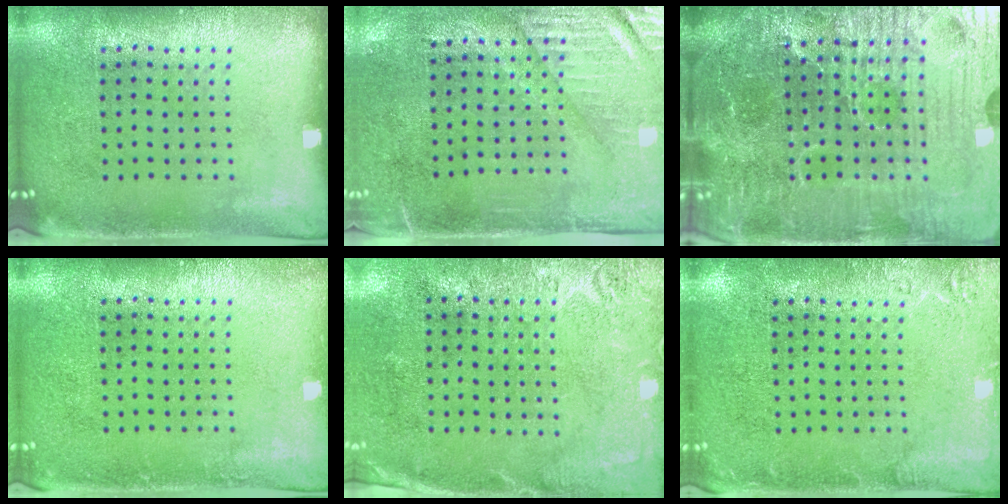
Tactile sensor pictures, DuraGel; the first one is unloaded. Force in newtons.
{"total": 3.1, "press": 2.6, "slide": 1.6}
{"total": 6.6, "press": 6.1, "slide": 2.5}
{"total": 0.7, "press": 0.7, "slide": 0.1}
{"total": 2.8, "press": 2.4, "slide": 1.4}
{"total": 2.0, "press": 2.0, "slide": 0.4}